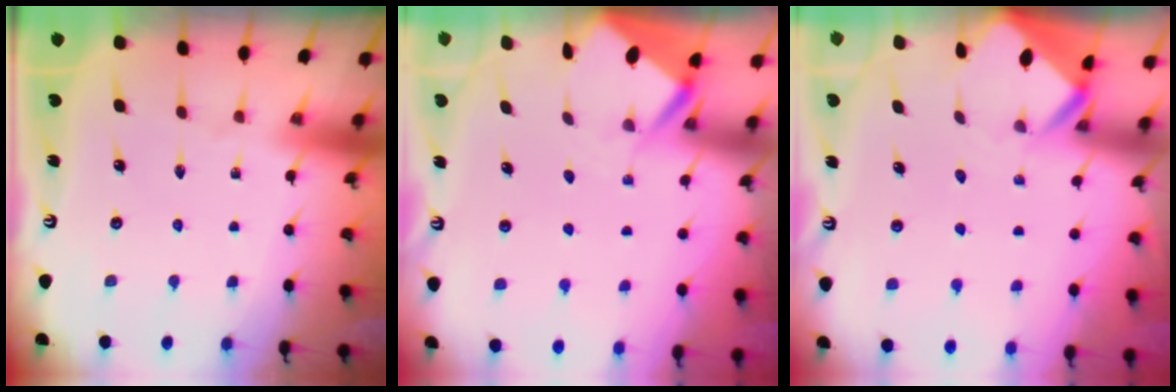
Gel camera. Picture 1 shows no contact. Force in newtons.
{"total": 3.6, "press": 3.6, "slide": 0.4}
{"total": 2.8, "press": 2.8, "slide": 0.2}